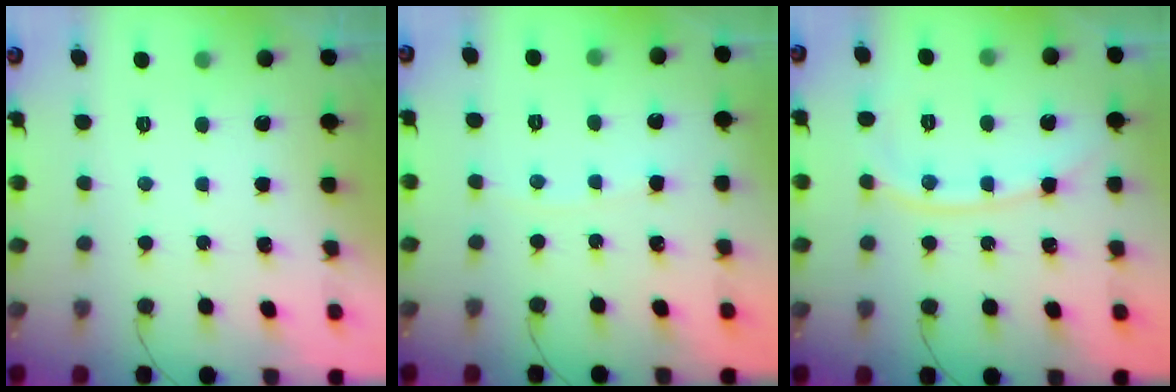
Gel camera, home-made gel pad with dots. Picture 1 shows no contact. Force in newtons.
{"total": 2.0, "press": 2.0, "slide": 0.4}
{"total": 8.7, "press": 8.7, "slide": 0.5}